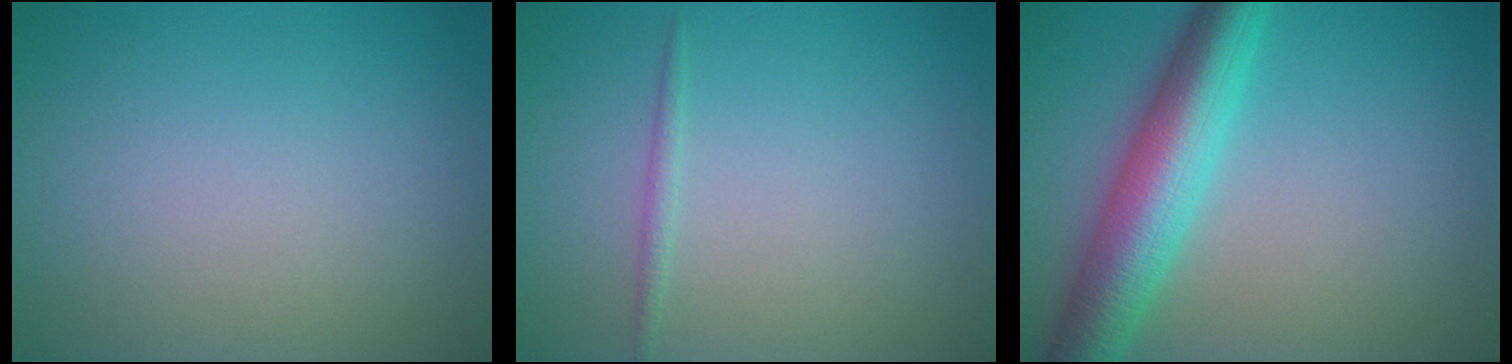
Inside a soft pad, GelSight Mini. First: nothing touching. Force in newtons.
{"total": 0.8, "press": 0.8, "slide": 0.1}
{"total": 7.4, "press": 7.4, "slide": 0.2}